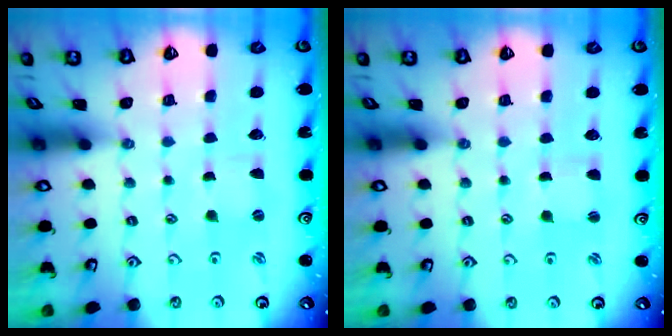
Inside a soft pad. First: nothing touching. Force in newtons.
{"total": 0.7, "press": 0.7, "slide": 0.2}